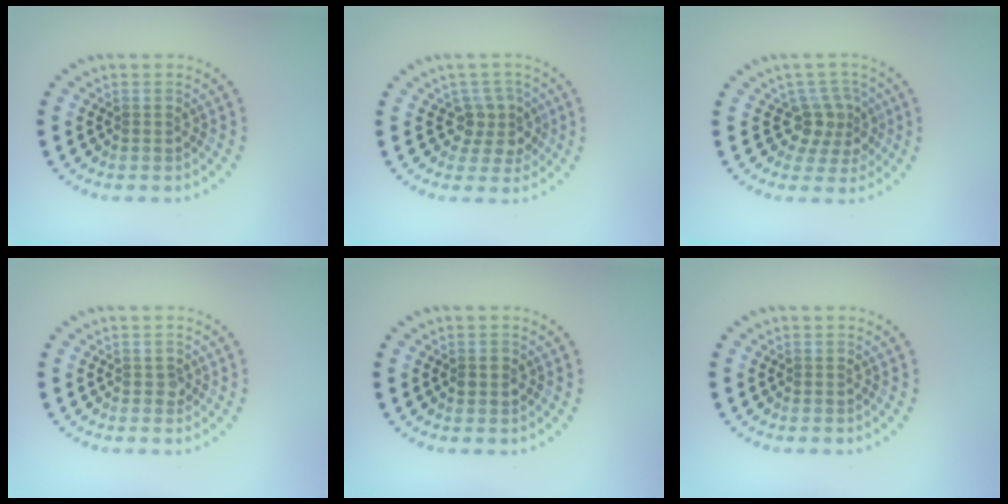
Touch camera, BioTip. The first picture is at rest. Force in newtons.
{"total": 2.8, "press": 2.3, "slide": 1.7}
{"total": 3.0, "press": 2.3, "slide": 1.9}
{"total": 0.6, "press": 0.5, "slide": 0.3}
{"total": 1.0, "press": 1.0, "slide": 0.1}
{"total": 0.0}